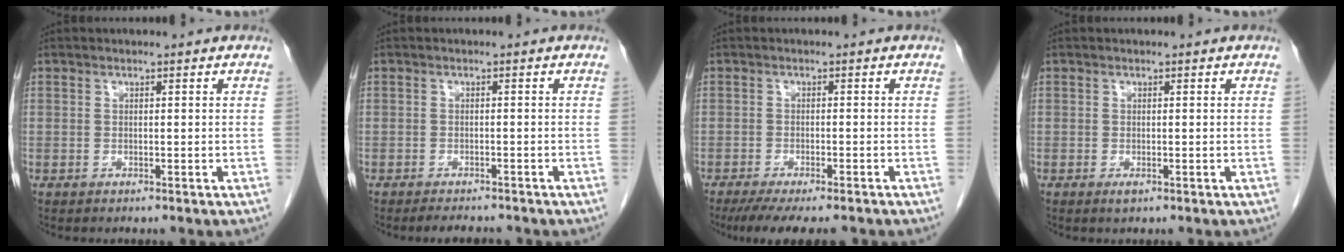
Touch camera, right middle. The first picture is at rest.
{"total": 3.5, "force": [-3.2, 1.0, 1.2], "torque": [-0.018, -0.005, -0.042]}
{"total": 10.0, "force": [-8.4, 1.8, 5.2], "torque": [-0.071, -0.013, -0.119]}
{"total": 0.8, "force": [-0.4, 0.3, 0.7], "torque": [-0.011, -0.001, -0.005]}